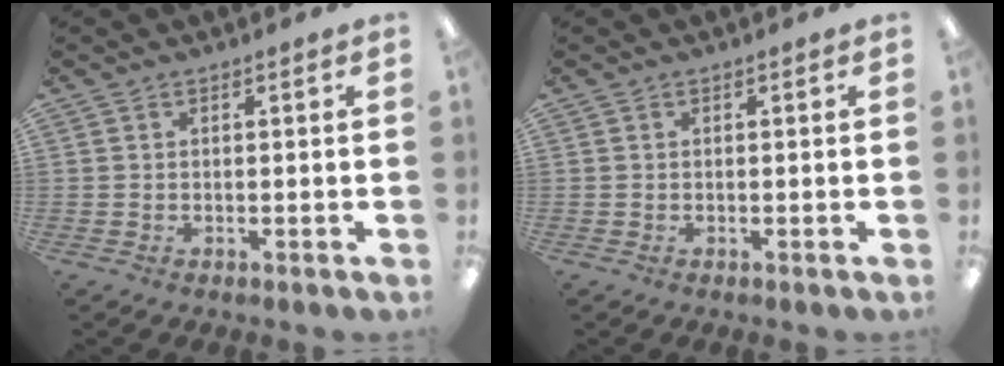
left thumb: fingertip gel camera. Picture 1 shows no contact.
{"total": 0.0}